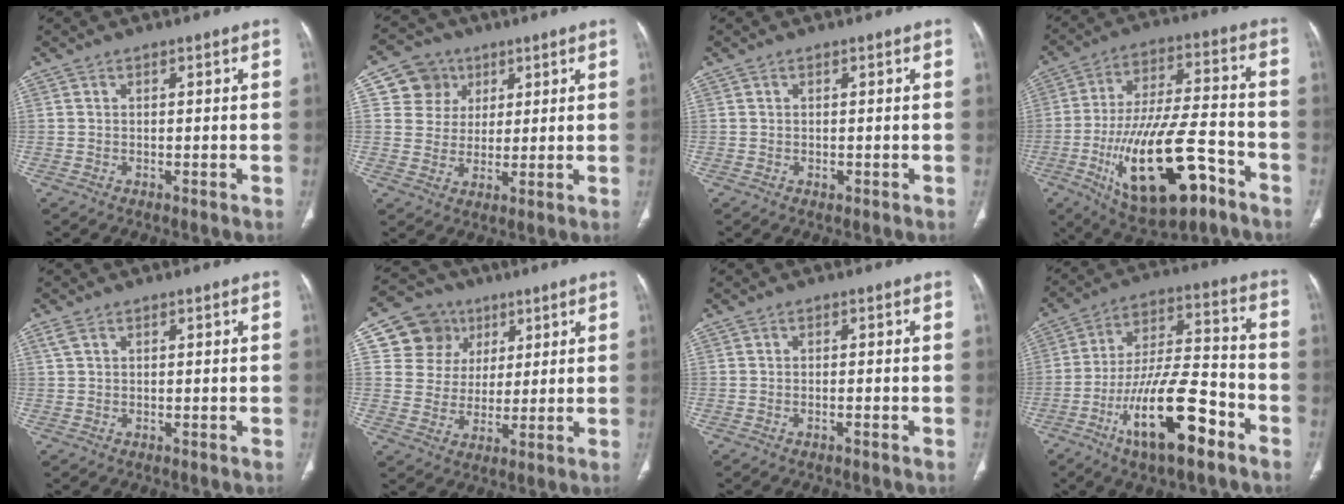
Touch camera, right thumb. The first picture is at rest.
{"total": 8.1, "force": [3.3, 7.3, 1.4], "torque": [0.011, -0.009, 0.059]}
{"total": 0.7, "force": [-0.1, 0.5, 0.5], "torque": [-0.005, 0.000, -0.001]}
{"total": 21.9, "force": [-9.5, 8.7, 17.8], "torque": [-0.323, 0.041, -0.146]}
{"total": 1.6, "force": [0.9, 0.8, 1.1], "torque": [-0.030, 0.009, 0.027]}
{"total": 11.1, "force": [4.7, 9.8, 2.3], "torque": [-0.002, -0.011, 0.086]}
{"total": 0.9, "force": [-0.5, 0.1, 0.7], "torque": [-0.016, 0.005, -0.006]}
{"total": 18.3, "force": [-9.4, 5.9, 14.6], "torque": [-0.255, 0.060, -0.155]}